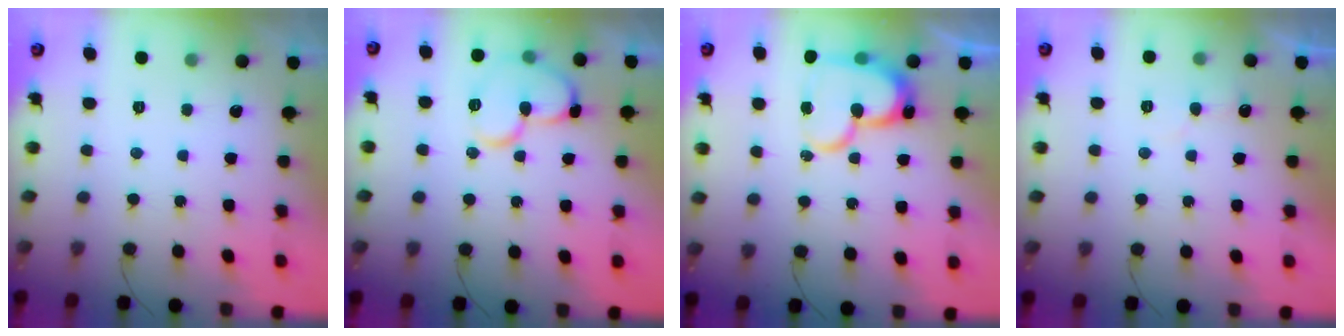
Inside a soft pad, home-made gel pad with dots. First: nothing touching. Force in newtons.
{"total": 12.9, "press": 12.8, "slide": 1.8}
{"total": 17.4, "press": 17.3, "slide": 1.7}
{"total": 4.5, "press": 4.5, "slide": 0.5}